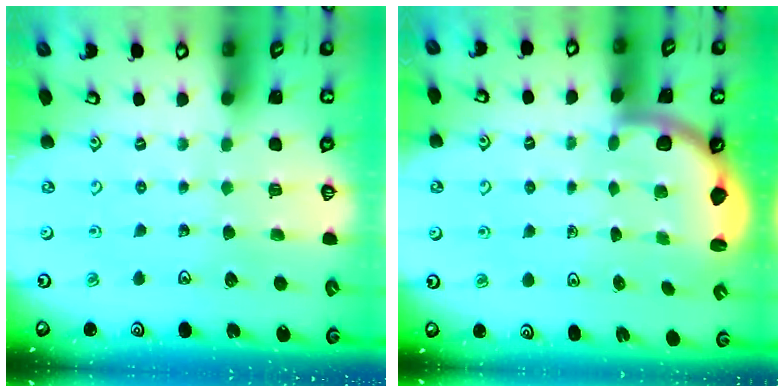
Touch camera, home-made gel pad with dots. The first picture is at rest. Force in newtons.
{"total": 2.6, "press": 2.5, "slide": 0.6}